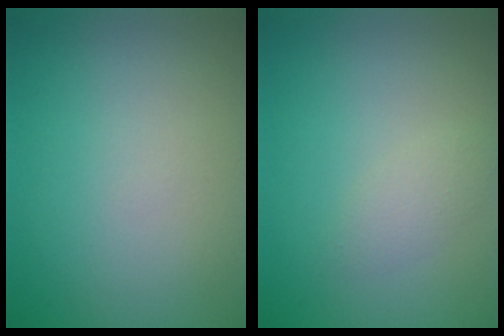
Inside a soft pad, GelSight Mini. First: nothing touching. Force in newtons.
{"total": 1.5, "press": 1.5, "slide": 0.1}